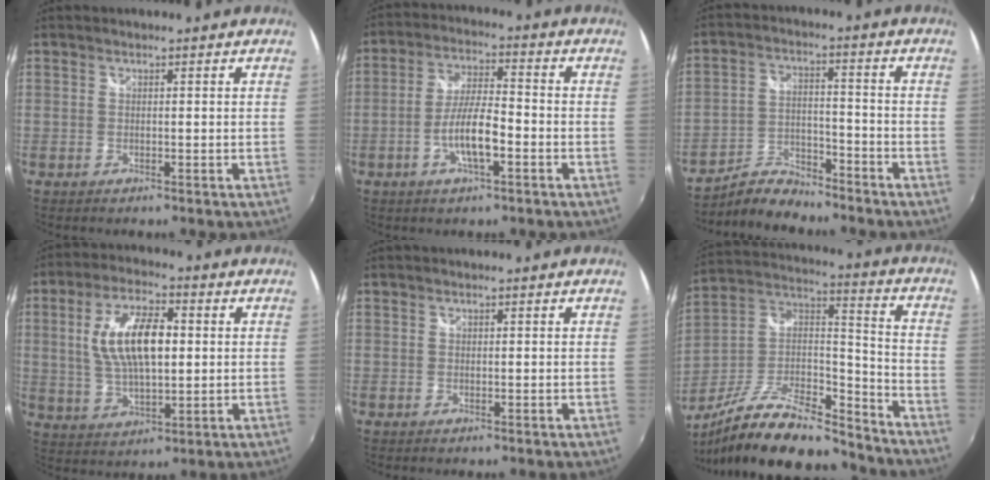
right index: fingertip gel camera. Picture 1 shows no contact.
{"total": 8.2, "force": [-3.2, 2.0, 7.3], "torque": [-0.146, 0.001, -0.057]}
{"total": 7.8, "force": [-7.4, 2.0, 1.8], "torque": [-0.046, 0.017, -0.133]}
{"total": 12.8, "force": [1.7, 5.6, 11.4], "torque": [-0.217, 0.009, 0.035]}
{"total": 0.0}
{"total": 24.2, "force": [-18.5, 7.4, 13.6], "torque": [-0.251, -0.007, -0.308]}